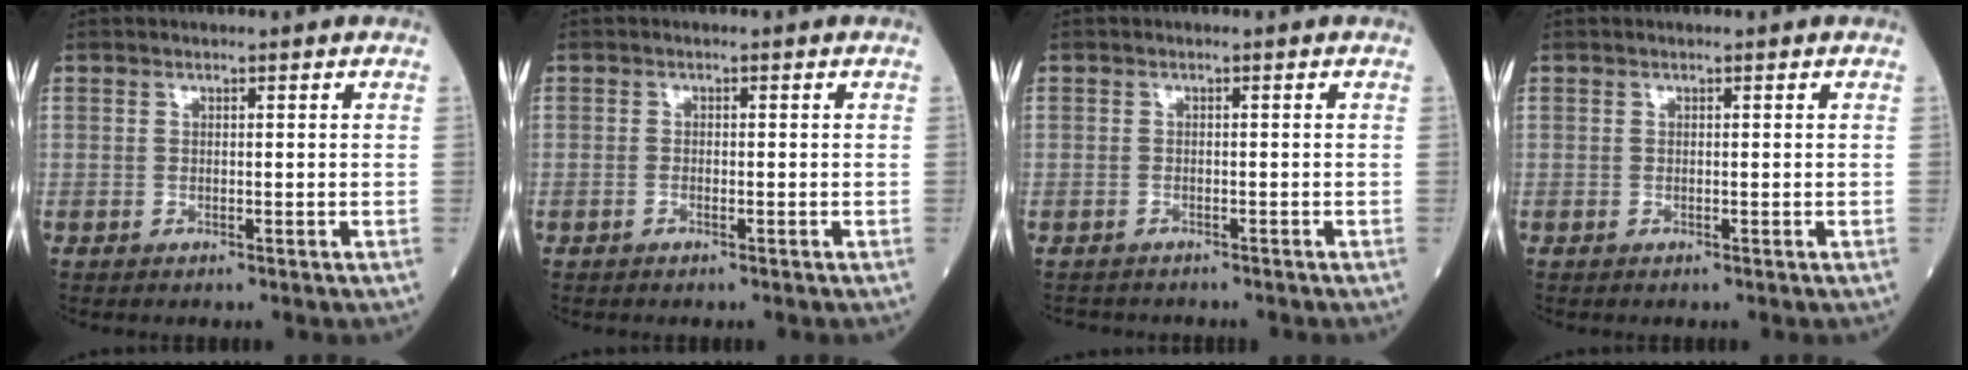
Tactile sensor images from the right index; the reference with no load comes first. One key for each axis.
{"total": 0.6, "fx": -0.4, "fy": 0.2, "fz": 0.4, "tx": -0.010, "ty": 0.001, "tz": -0.007}
{"total": 3.0, "fx": -2.7, "fy": 1.4, "fz": 0.1, "tx": -0.008, "ty": 0.000, "tz": -0.042}
{"total": 0.0}